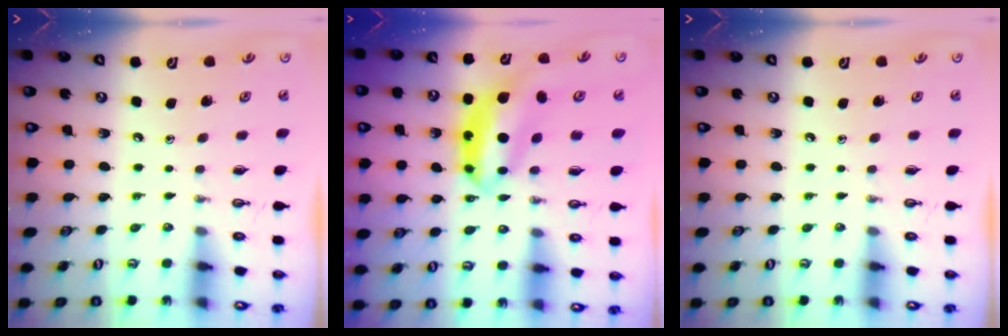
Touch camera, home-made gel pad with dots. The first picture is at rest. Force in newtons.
{"total": 9.2, "press": 9.1, "slide": 0.7}
{"total": 0.0}